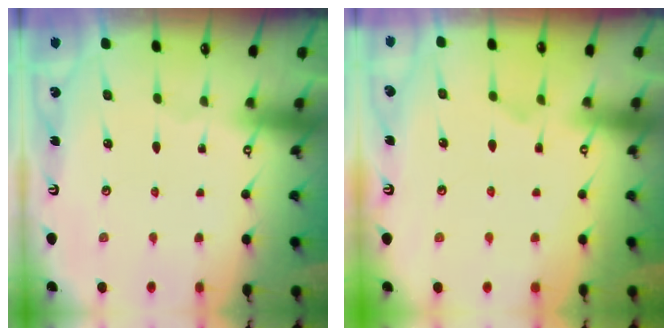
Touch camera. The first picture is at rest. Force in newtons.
{"total": 2.3, "press": 2.0, "slide": 1.1}